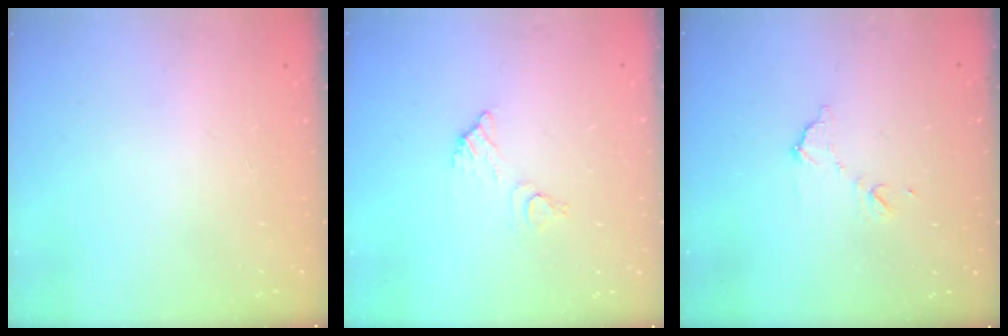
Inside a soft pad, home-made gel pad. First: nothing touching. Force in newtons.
{"total": 5.0, "press": 5.0, "slide": 0.3}
{"total": 7.7, "press": 7.7, "slide": 0.4}